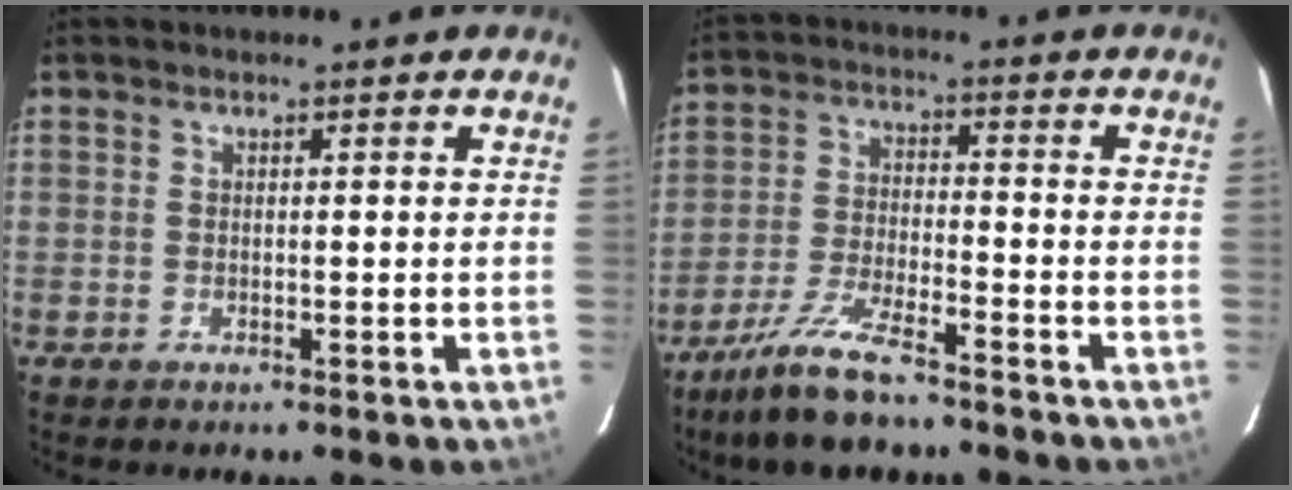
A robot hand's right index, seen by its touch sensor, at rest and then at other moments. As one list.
[{"total": 11.0, "force": [-8.8, 2.3, 6.1], "torque": [-0.134, -0.014, -0.164]}]